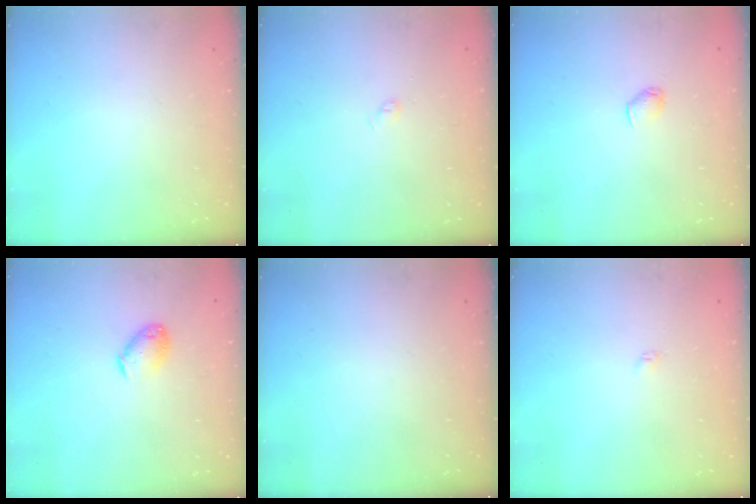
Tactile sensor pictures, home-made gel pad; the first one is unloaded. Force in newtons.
{"total": 2.4, "press": 2.3, "slide": 0.3}
{"total": 3.0, "press": 2.9, "slide": 0.7}
{"total": 7.8, "press": 7.7, "slide": 1.0}
{"total": 0.0}
{"total": 2.0, "press": 1.9, "slide": 0.4}